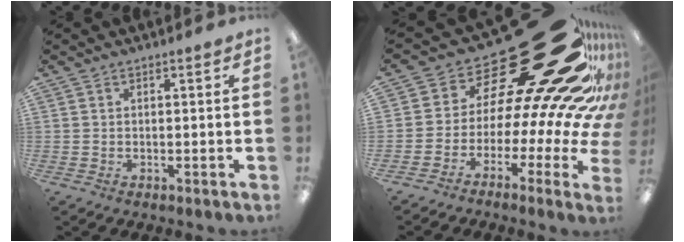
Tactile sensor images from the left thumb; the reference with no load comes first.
{"total": 31.6, "force": [17.2, 12.1, 23.5], "torque": [-0.287, -0.170, 0.330]}